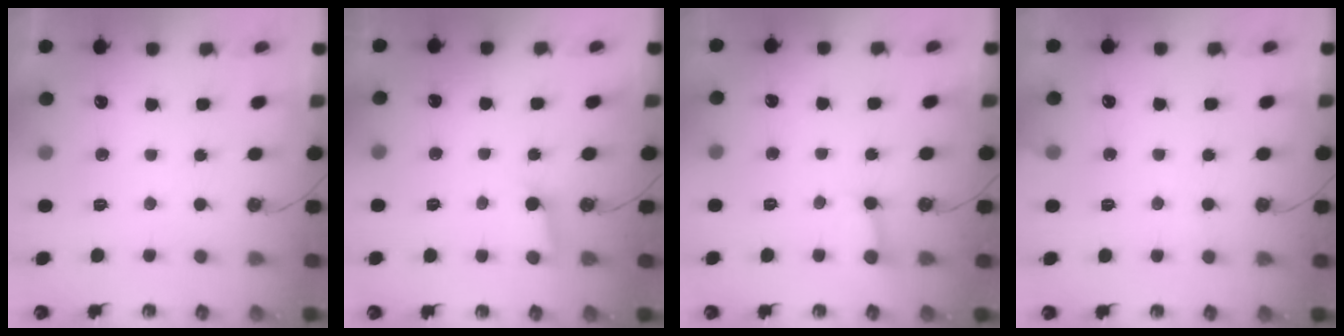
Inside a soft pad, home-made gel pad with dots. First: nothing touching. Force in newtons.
{"total": 2.6, "press": 2.6, "slide": 0.3}
{"total": 3.7, "press": 3.6, "slide": 0.4}
{"total": 5.3, "press": 5.3, "slide": 0.4}